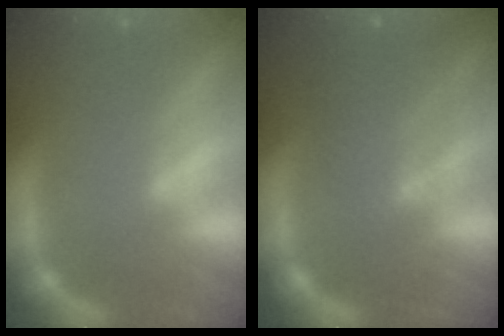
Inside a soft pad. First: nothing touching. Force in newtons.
{"total": 5.1}